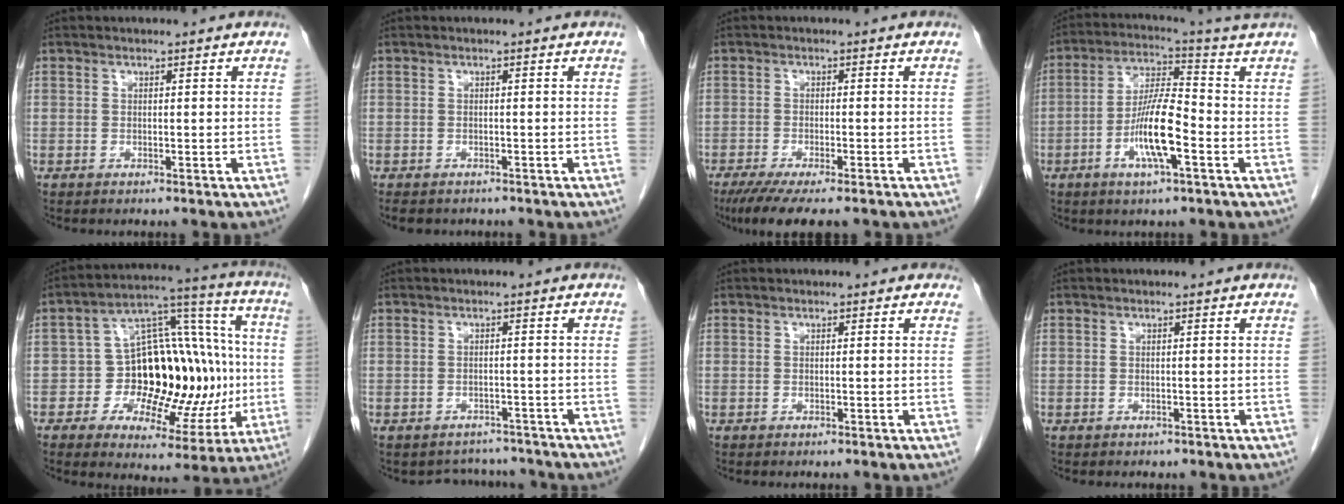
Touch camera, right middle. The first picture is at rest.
{"total": 4.2, "force": [-3.5, 1.9, 1.3], "torque": [-0.017, -0.003, -0.044]}
{"total": 9.2, "force": [-7.1, 1.5, 5.6], "torque": [-0.081, -0.019, -0.111]}
{"total": 8.0, "force": [-1.9, -0.6, 7.8], "torque": [-0.155, 0.001, -0.035]}
{"total": 19.1, "force": [-1.2, 10.4, 15.9], "torque": [-0.214, 0.047, -0.010]}
{"total": 4.1, "force": [-3.7, 1.8, -0.6], "torque": [0.010, 0.015, -0.046]}
{"total": 0.0}
{"total": 0.0}